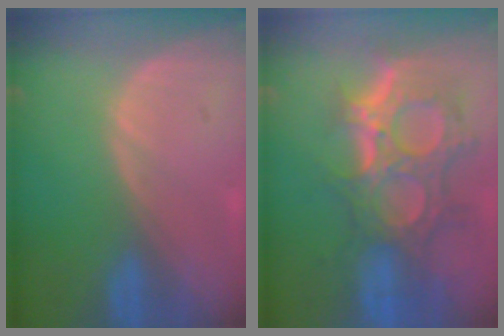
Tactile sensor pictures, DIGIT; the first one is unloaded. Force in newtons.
{"total": 11.9, "press": 10.6, "slide": 5.2}